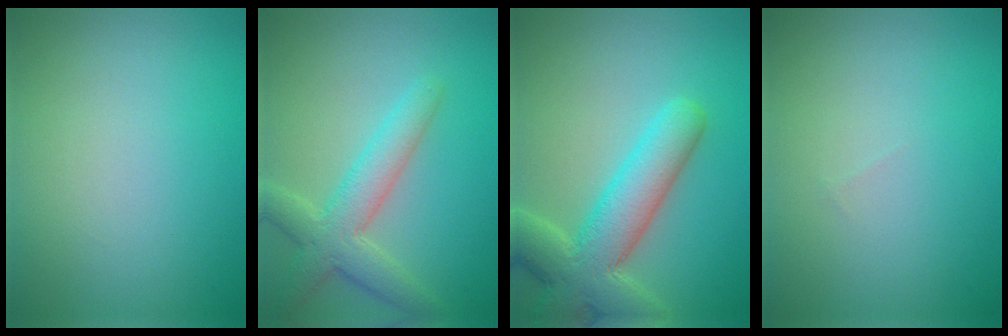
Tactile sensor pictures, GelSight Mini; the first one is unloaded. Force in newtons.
{"total": 4.6, "press": 4.6, "slide": 0.4}
{"total": 7.7, "press": 7.7, "slide": 0.7}
{"total": 0.0}